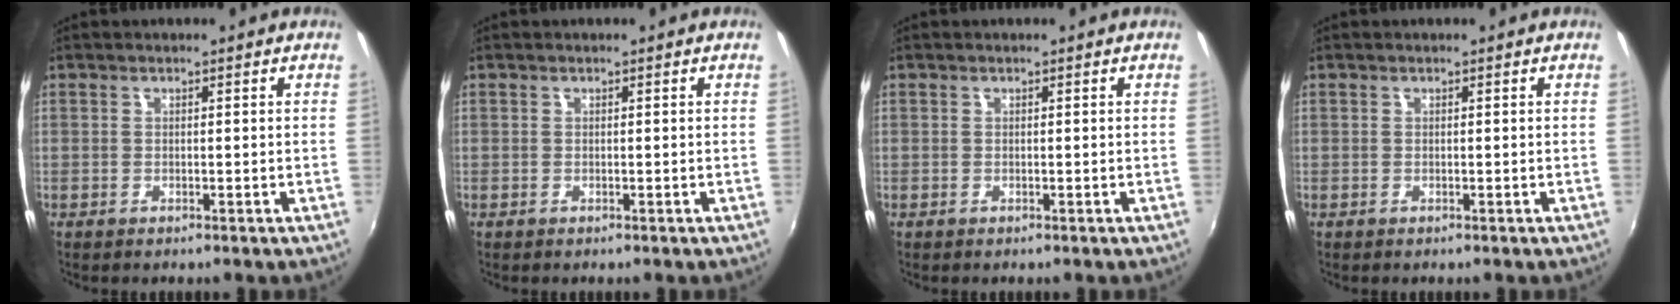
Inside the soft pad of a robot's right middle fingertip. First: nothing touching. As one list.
[{"total": 0.0}, {"total": 0.0}, {"total": 0.0}]